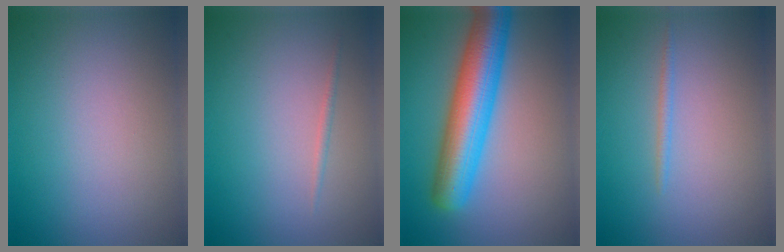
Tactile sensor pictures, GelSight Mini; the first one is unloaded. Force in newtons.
{"total": 0.6, "press": 0.6, "slide": 0.1}
{"total": 8.4, "press": 8.4, "slide": 0.2}
{"total": 0.7, "press": 0.7, "slide": 0.1}